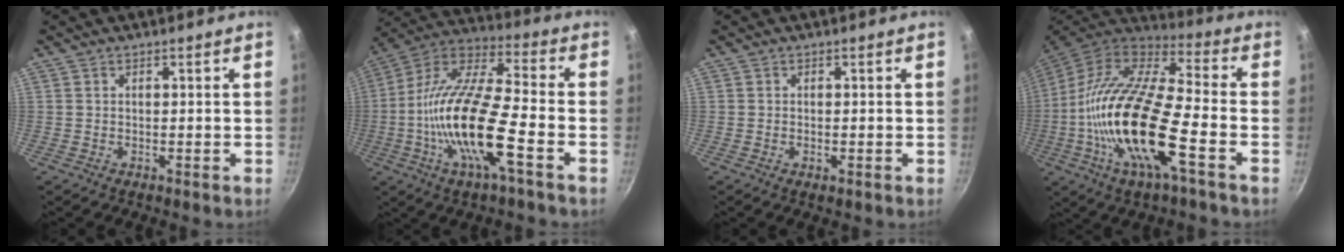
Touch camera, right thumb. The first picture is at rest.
{"total": 19.9, "force": [-5.6, 5.1, 18.4], "torque": [-0.350, 0.036, -0.126]}
{"total": 1.1, "force": [-0.3, 0.5, 1.0], "torque": [-0.016, -0.001, -0.006]}
{"total": 23.5, "force": [-6.2, 6.9, 21.6], "torque": [-0.405, 0.025, -0.136]}